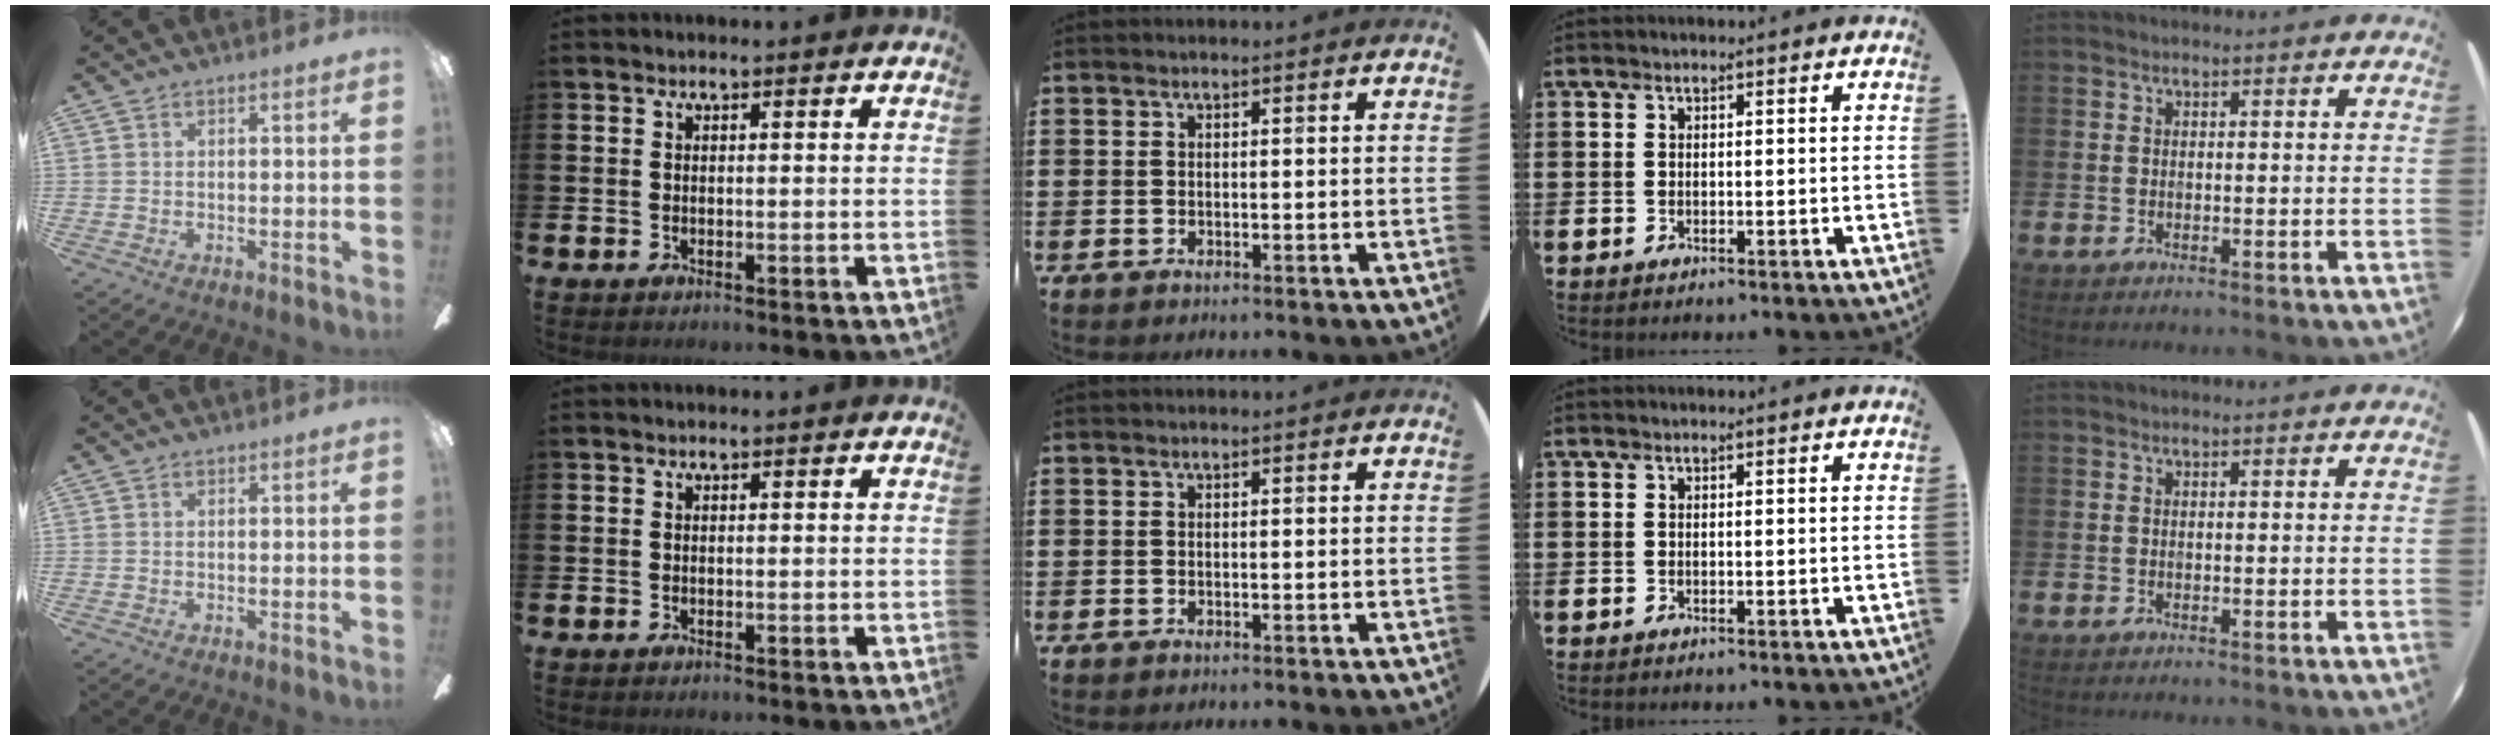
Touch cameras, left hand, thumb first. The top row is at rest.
{}